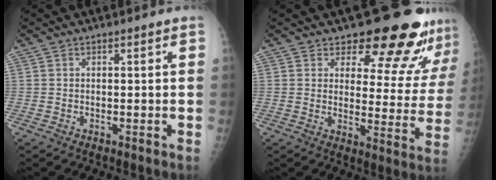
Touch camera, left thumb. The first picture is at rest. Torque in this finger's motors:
{"motor_torque": [0.27, 0.40, -0.22, -0.26, 0.07]}